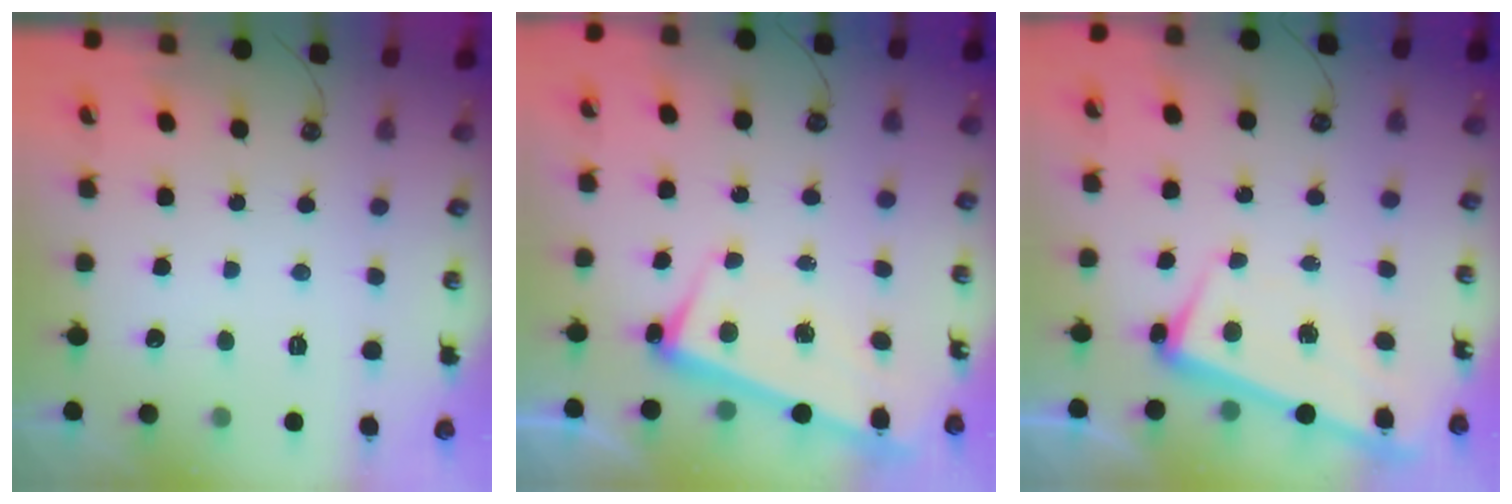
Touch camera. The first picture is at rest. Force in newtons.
{"total": 3.4, "press": 3.3, "slide": 0.9}
{"total": 2.4, "press": 2.2, "slide": 0.9}